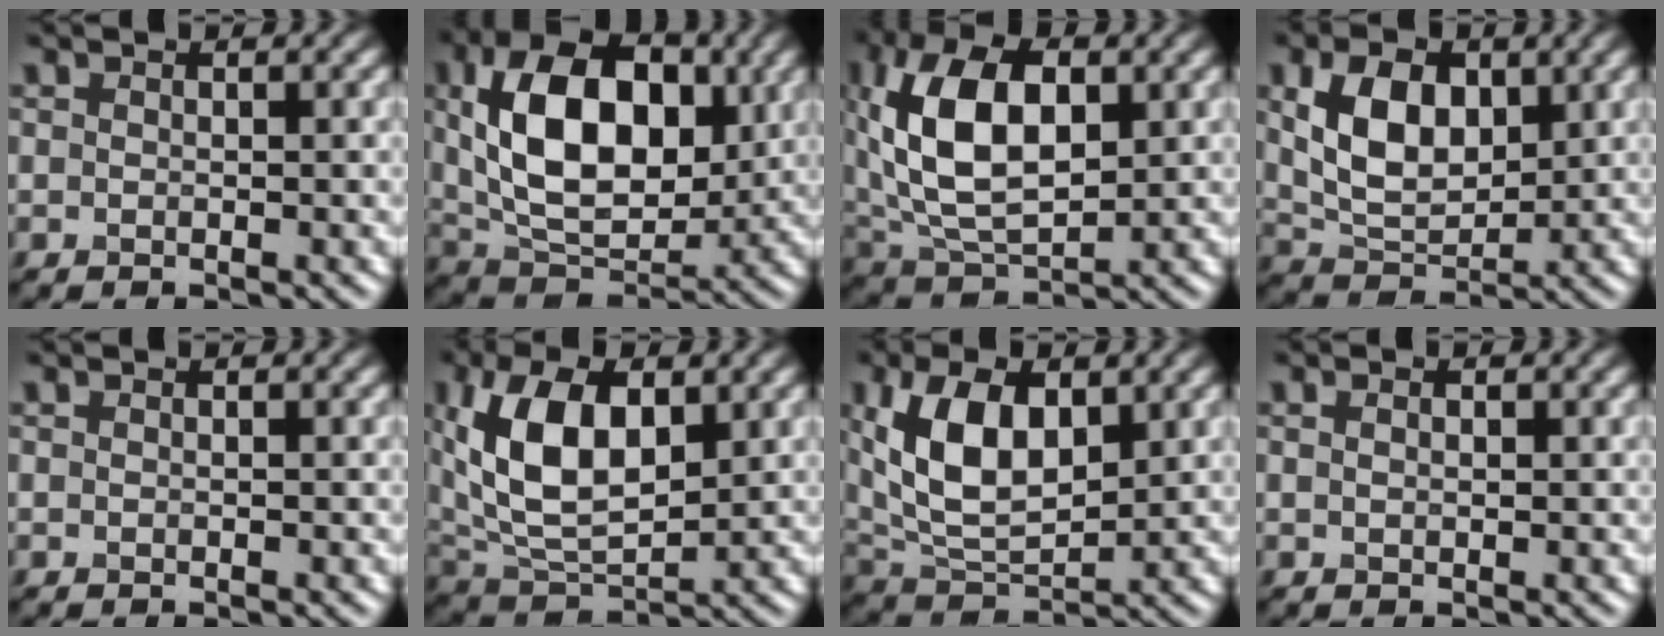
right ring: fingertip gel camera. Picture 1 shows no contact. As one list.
[{"total": 12.0, "force": [2.1, 7.4, 9.3], "torque": [-0.154, 0.006, 0.034]}, {"total": 11.4, "force": [2.2, 6.5, 9.1], "torque": [-0.187, 0.012, 0.037]}, {"total": 7.0, "force": [1.8, 4.3, 5.2], "torque": [-0.103, 0.001, 0.036]}, {"total": 0.0}, {"total": 10.2, "force": [2.5, 5.6, 8.2], "torque": [-0.174, 0.006, 0.041]}, {"total": 9.0, "force": [2.4, 4.8, 7.2], "torque": [-0.153, 0.004, 0.043]}, {"total": 0.8, "force": [0.3, 0.4, 0.6], "torque": [-0.010, 0.000, 0.007]}]